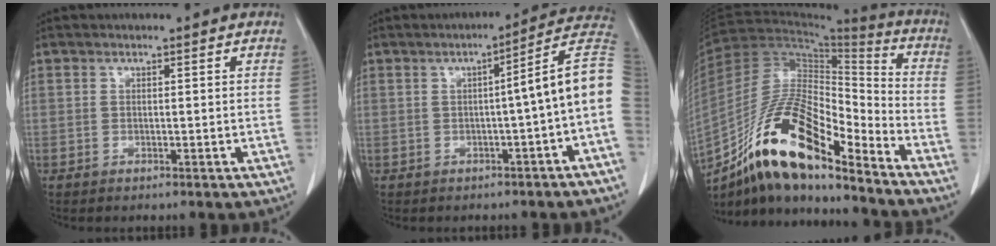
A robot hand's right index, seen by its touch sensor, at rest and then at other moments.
{"total": 8.9, "force": [-1.0, -1.0, 8.8], "torque": [-0.101, 0.023, -0.022]}
{"total": 19.3, "force": [-12.8, 4.5, 13.8], "torque": [-0.263, 0.003, -0.227]}